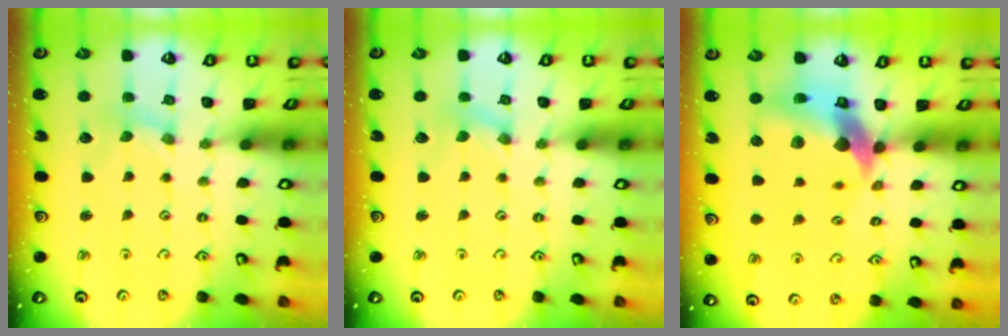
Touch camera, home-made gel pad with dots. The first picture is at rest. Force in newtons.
{"total": 0.0}
{"total": 13.7, "press": 13.6, "slide": 1.9}